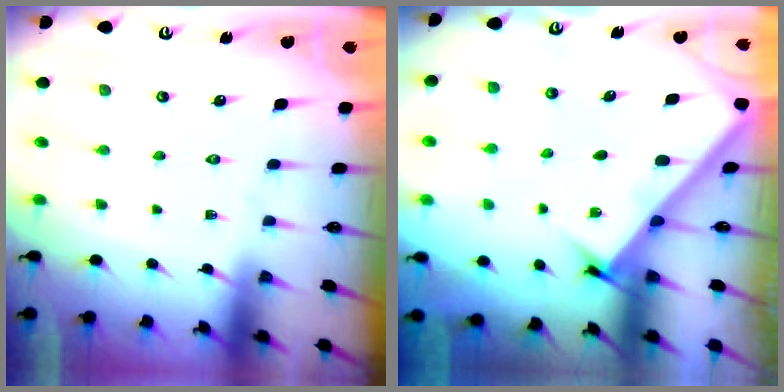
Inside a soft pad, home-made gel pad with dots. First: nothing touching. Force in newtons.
{"total": 2.6, "press": 2.5, "slide": 0.3}